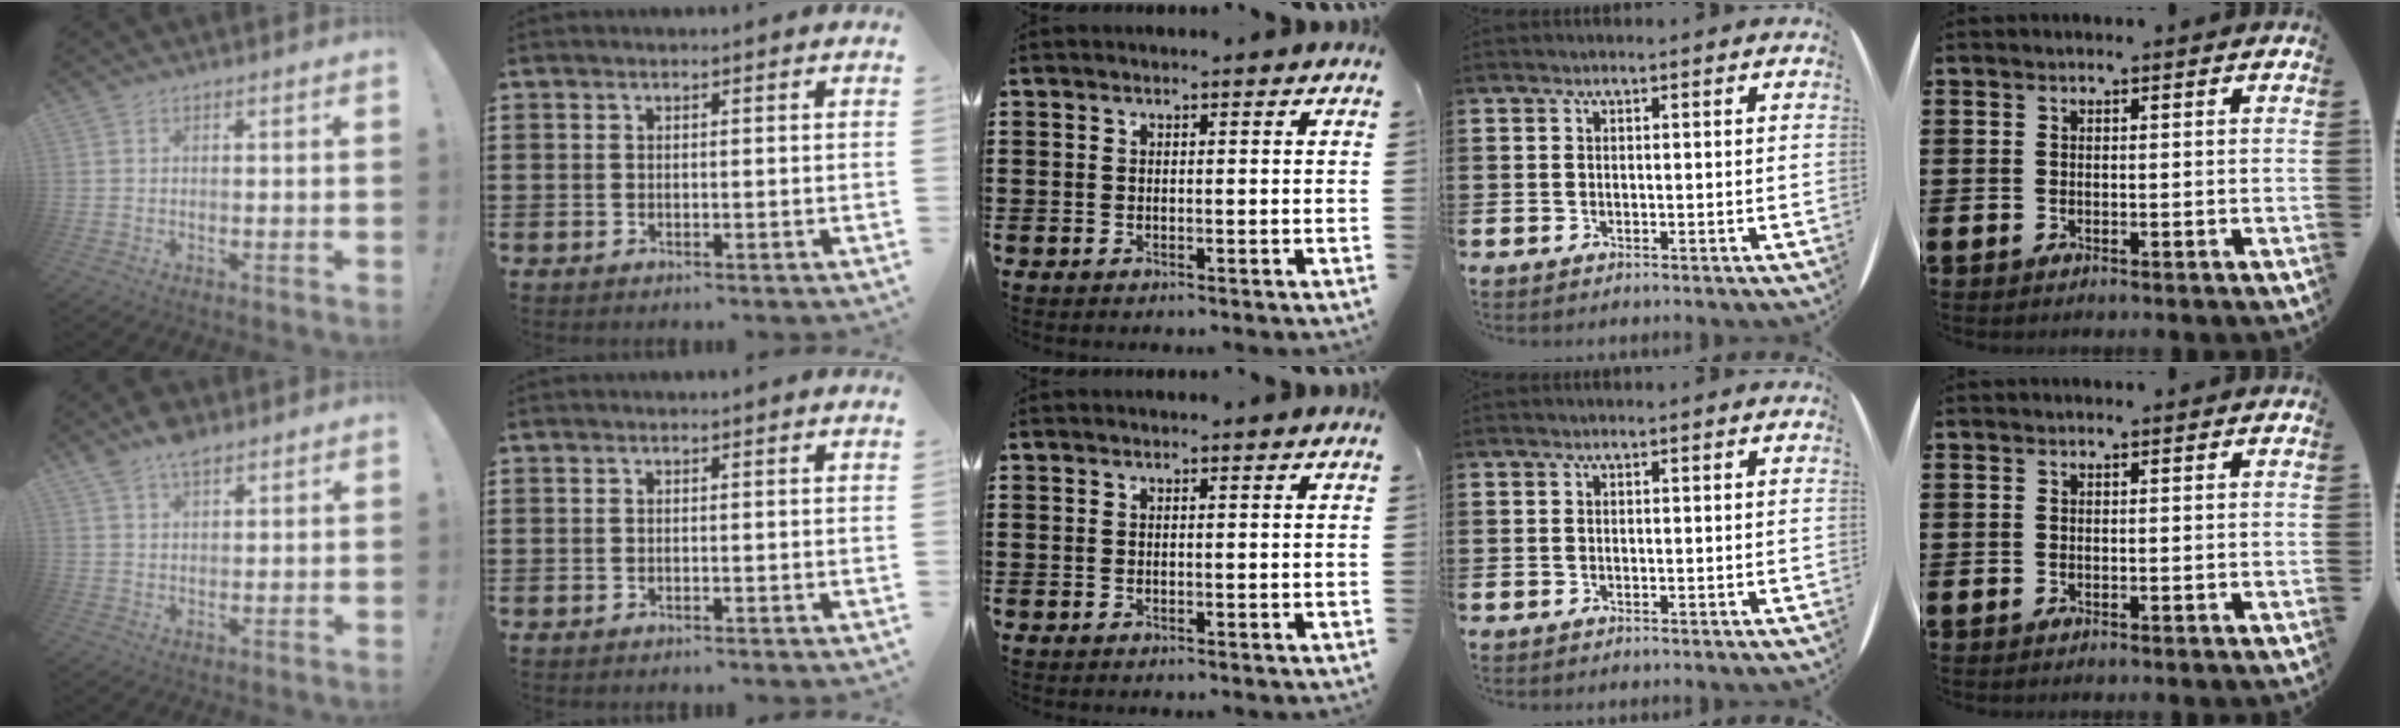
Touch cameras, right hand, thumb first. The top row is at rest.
{"thumb": {"total": 6.7, "force": [4.9, 3.2, 3.1], "torque": [-0.039, -0.024, 0.088]}}